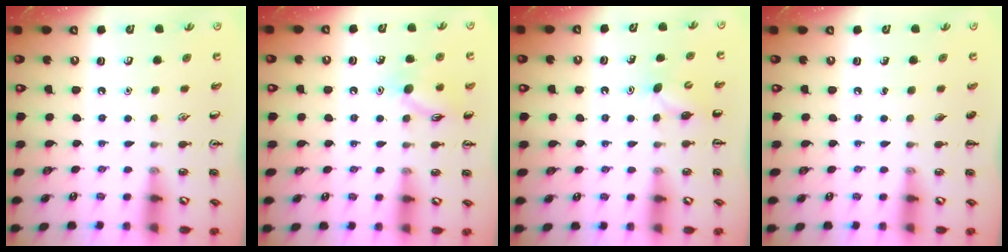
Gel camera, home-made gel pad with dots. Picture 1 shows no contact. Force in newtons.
{"total": 10.3, "press": 10.3, "slide": 0.6}
{"total": 4.7, "press": 4.5, "slide": 1.4}
{"total": 0.0}